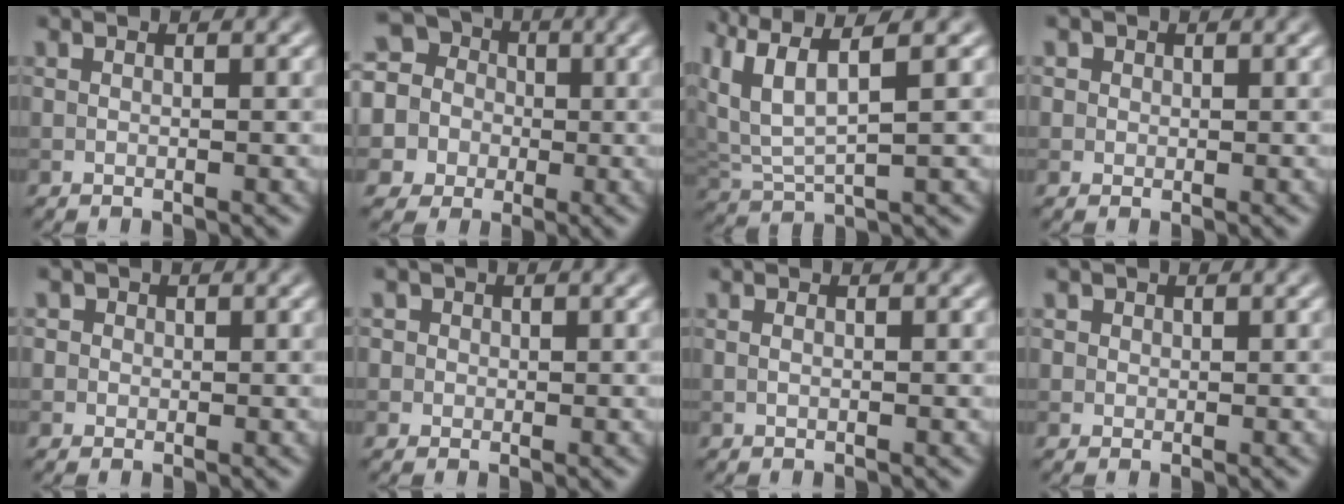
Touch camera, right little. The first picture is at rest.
{"total": 11.9, "force": [2.9, 10.6, 4.6], "torque": [-0.131, 0.049, 0.010]}
{"total": 6.1, "force": [3.2, 2.1, 4.8], "torque": [-0.113, 0.006, 0.068]}
{"total": 1.9, "force": [0.9, 1.6, 0.6], "torque": [-0.005, 0.003, 0.011]}
{"total": 2.4, "force": [1.0, 2.1, 0.8], "torque": [0.003, 0.012, 0.000]}
{"total": 2.8, "force": [1.0, 2.4, 0.9], "torque": [0.003, 0.012, 0.001]}
{"total": 0.5, "force": [0.1, 0.3, 0.4], "torque": [-0.010, -0.004, 0.001]}
{"total": 1.6, "force": [0.7, 1.3, 0.5], "torque": [-0.005, 0.002, 0.010]}